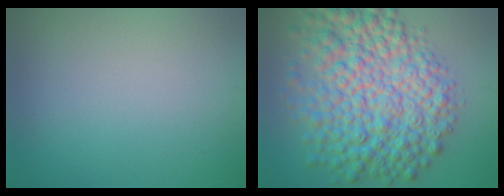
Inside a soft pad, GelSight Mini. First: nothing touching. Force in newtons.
{"total": 10.4, "press": 10.4, "slide": 0.2}